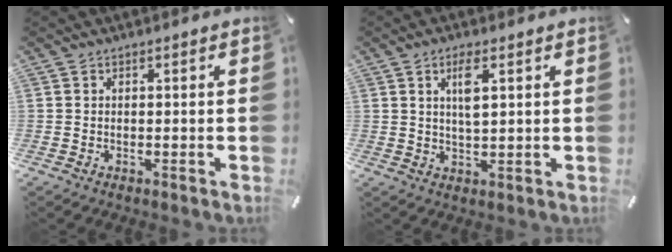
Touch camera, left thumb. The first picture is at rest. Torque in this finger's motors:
{"motor_torque": [0.05, 0.08, -0.11, 0.07, 0.02]}